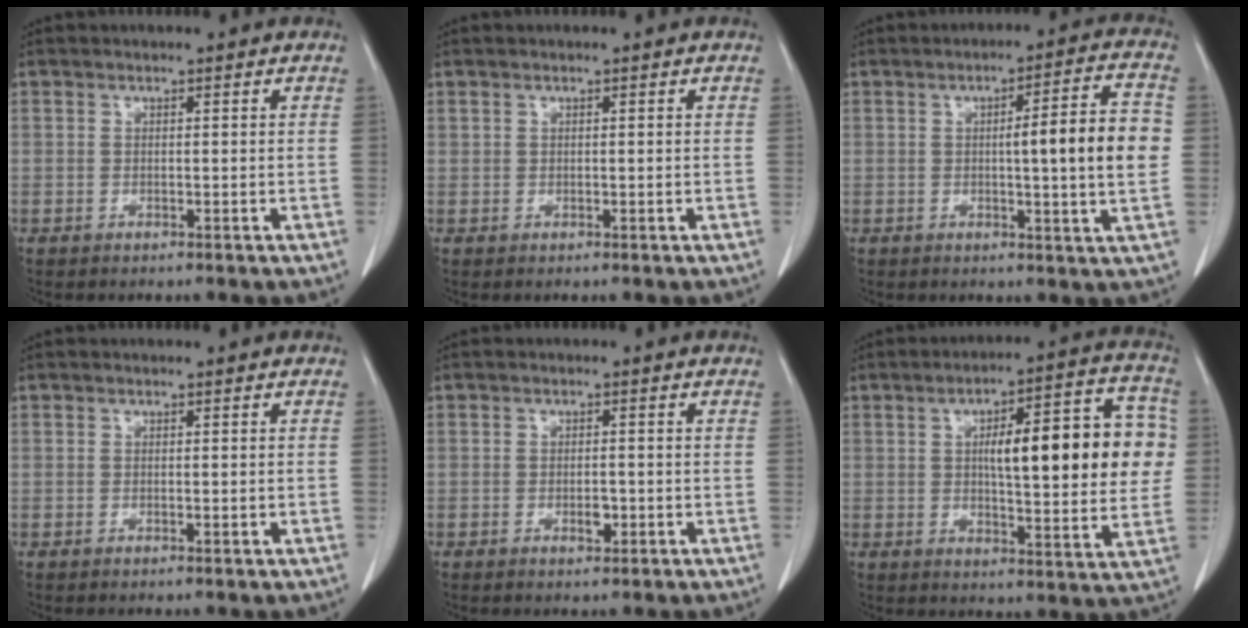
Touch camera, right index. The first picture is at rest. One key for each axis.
{"total": 0.0}
{"total": 11.9, "fx": 0.2, "fy": -0.6, "fz": 11.8, "tx": -0.166, "ty": 0.007, "tz": -0.001}
{"total": 0.5, "fx": -0.1, "fy": 0.1, "fz": 0.5, "tx": -0.007, "ty": -0.001, "tz": 0.001}
{"total": 2.0, "fx": -0.7, "fy": 0.9, "fz": 1.6, "tx": -0.027, "ty": 0.001, "tz": -0.008}
{"total": 18.4, "fx": 2.4, "fy": 4.5, "fz": 17.6, "tx": -0.232, "ty": 0.035, "tz": 0.036}